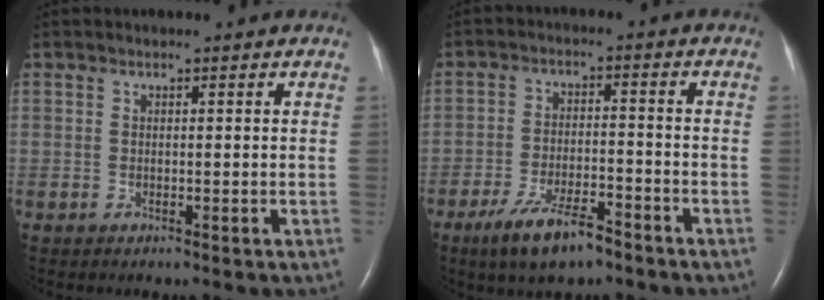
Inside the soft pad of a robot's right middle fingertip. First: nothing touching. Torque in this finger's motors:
{"motor_torque": [0.48, -0.52, 0.16, 0.07]}